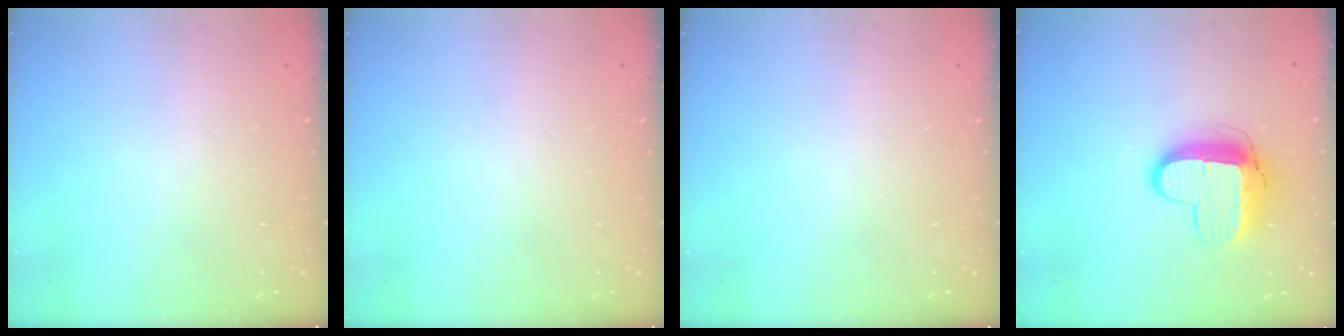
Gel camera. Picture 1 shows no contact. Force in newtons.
{"total": 0.0}
{"total": 0.0}
{"total": 11.4, "press": 11.3, "slide": 0.9}